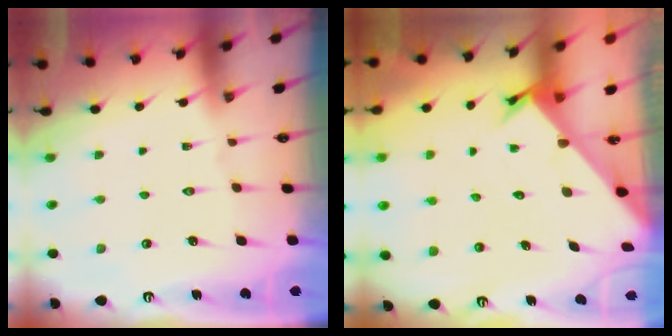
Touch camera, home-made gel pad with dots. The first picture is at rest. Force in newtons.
{"total": 2.6, "press": 2.6, "slide": 0.2}